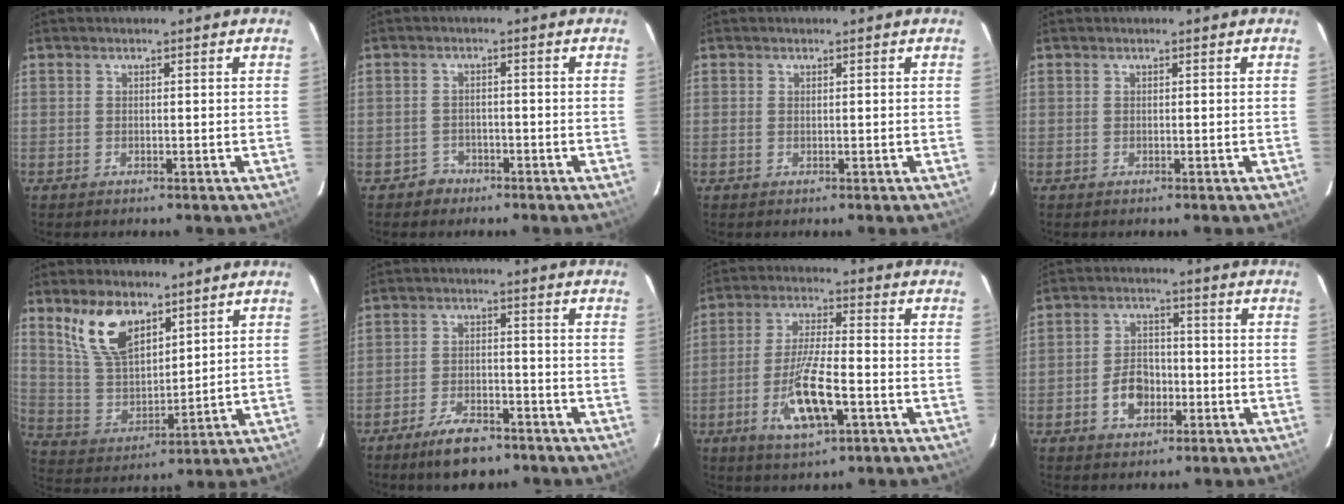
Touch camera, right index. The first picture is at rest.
{"total": 3.0, "force": [-1.8, 2.4, -0.2], "torque": [-0.002, 0.014, -0.029]}
{"total": 0.0}
{"total": 0.0}
{"total": 12.0, "force": [7.6, 5.9, 7.2], "torque": [-0.142, 0.012, 0.160]}
{"total": 8.7, "force": [-6.5, 3.5, 4.6], "torque": [-0.105, 0.001, -0.106]}
{"total": 11.4, "force": [-4.4, 3.1, 10.0], "torque": [-0.202, -0.010, -0.077]}
{"total": 6.6, "force": [-2.6, 4.8, 3.9], "torque": [-0.075, 0.019, -0.038]}